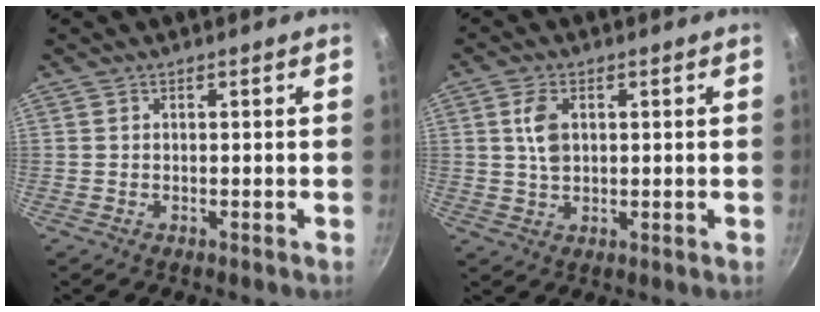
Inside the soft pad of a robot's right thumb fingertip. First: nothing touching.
{"total": 4.9, "force": [1.3, 2.9, 3.7], "torque": [-0.072, -0.003, 0.024]}